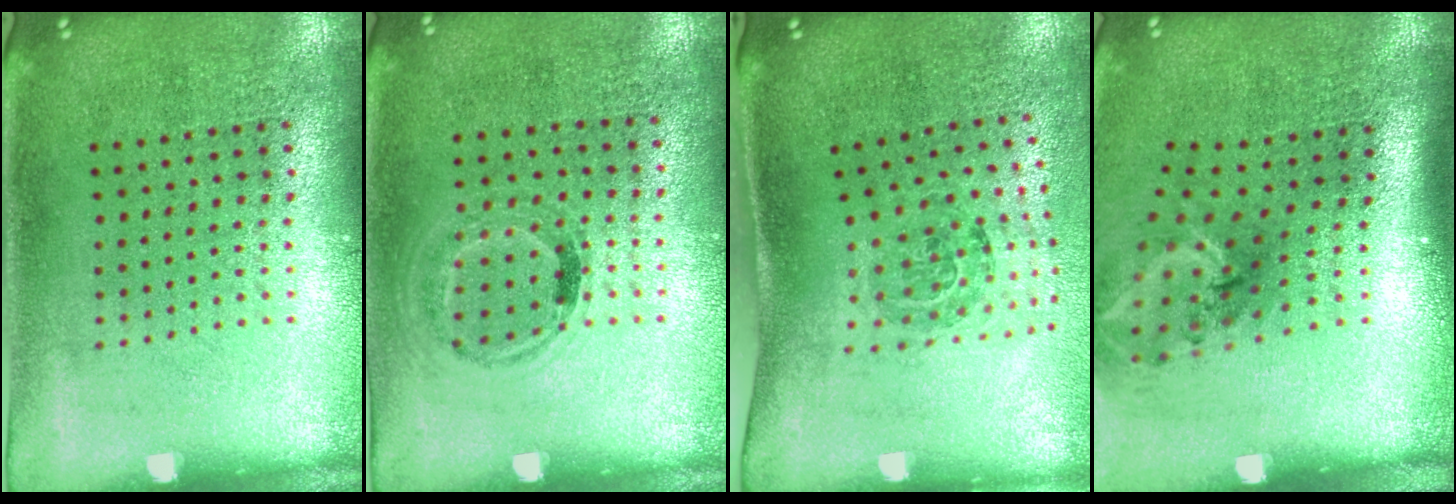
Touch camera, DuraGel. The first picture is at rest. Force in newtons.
{"total": 0.9, "press": 0.7, "slide": 0.6}
{"total": 1.7, "press": 1.2, "slide": 1.2}
{"total": 1.9, "press": 1.3, "slide": 1.4}